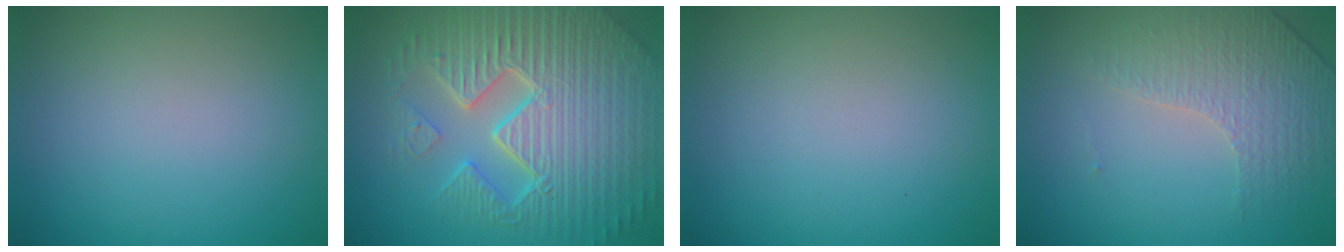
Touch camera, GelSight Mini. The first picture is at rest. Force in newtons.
{"total": 11.1, "press": 7.0, "slide": 8.6}
{"total": 0.0}
{"total": 4.4, "press": 3.0, "slide": 3.3}